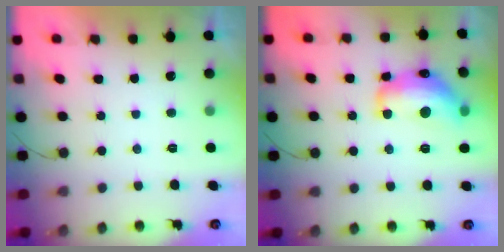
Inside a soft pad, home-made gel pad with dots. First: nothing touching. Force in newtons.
{"total": 16.5, "press": 16.5, "slide": 0.7}